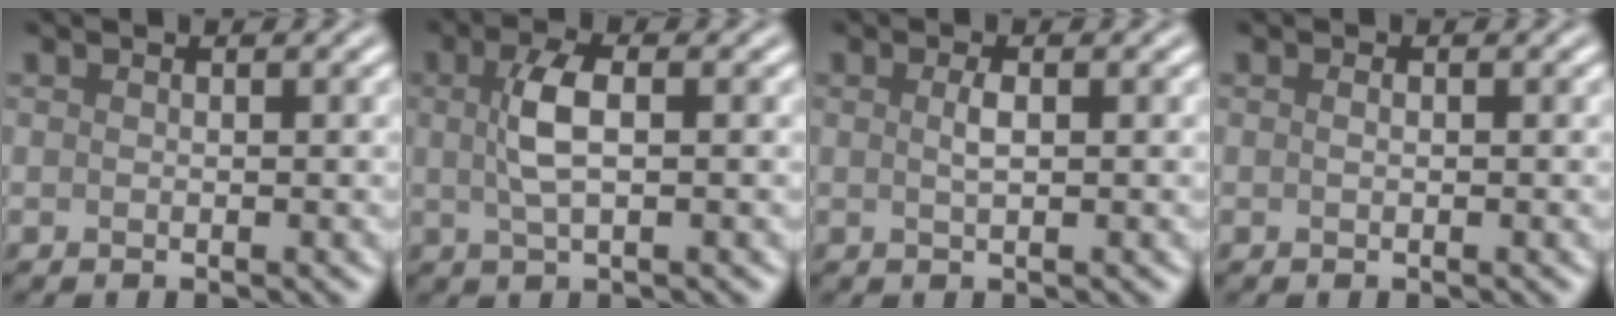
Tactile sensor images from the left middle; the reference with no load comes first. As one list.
[{"total": 3.4, "force": [0.5, 1.2, 3.2], "torque": [-0.073, 0.007, 0.008]}, {"total": 1.2, "force": [0.2, 0.2, 1.1], "torque": [-0.028, 0.003, 0.006]}, {"total": 0.5, "force": [0.0, 0.2, 0.4], "torque": [-0.013, 0.001, 0.001]}]